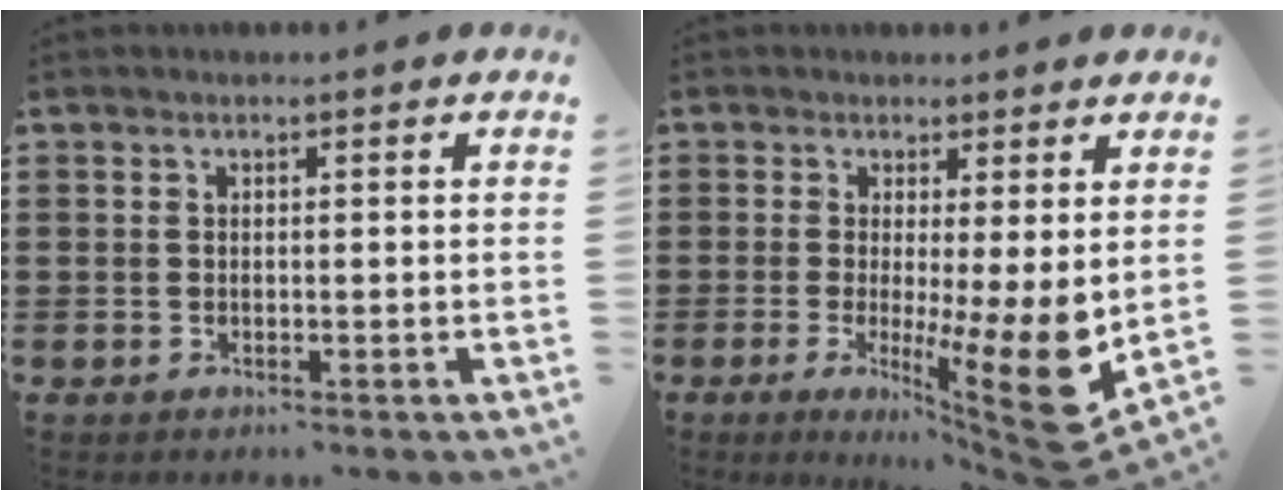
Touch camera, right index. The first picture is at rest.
{"total": 10.0, "force": [-0.3, 1.3, 9.9], "torque": [-0.132, -0.042, -0.001]}